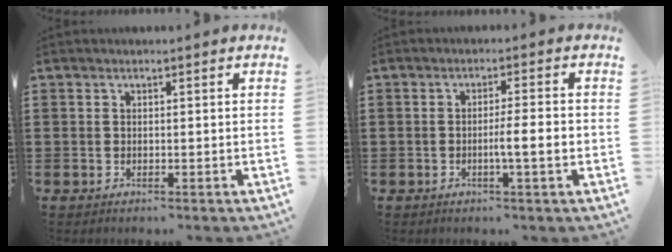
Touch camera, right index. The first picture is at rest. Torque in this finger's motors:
{"motor_torque": [1.13, 0.52, 0.12, 0.05]}